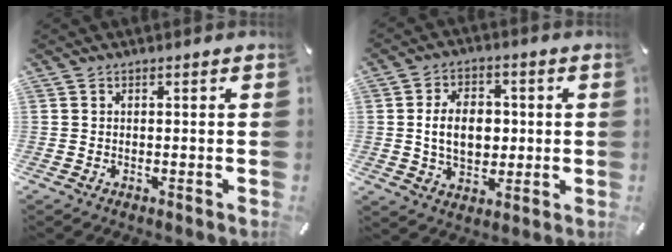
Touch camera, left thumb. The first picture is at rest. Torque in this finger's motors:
{"motor_torque": [2.17, 2.38, 1.40, 0.07, 0.21]}